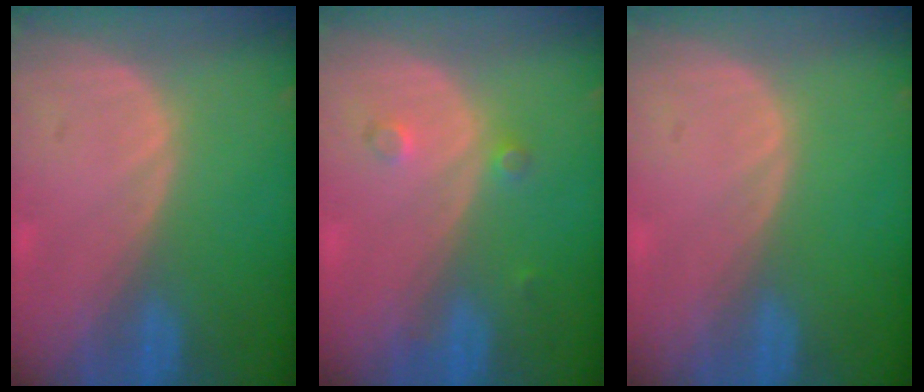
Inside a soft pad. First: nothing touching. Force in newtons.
{"total": 2.1, "press": 1.8, "slide": 1.1}
{"total": 0.0}